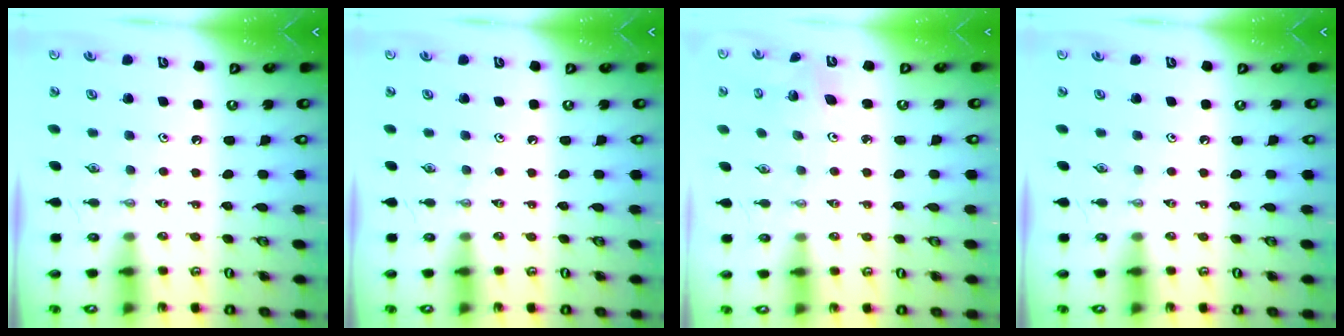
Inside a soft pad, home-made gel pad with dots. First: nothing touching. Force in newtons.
{"total": 0.0}
{"total": 2.7, "press": 2.7, "slide": 0.2}
{"total": 0.0}